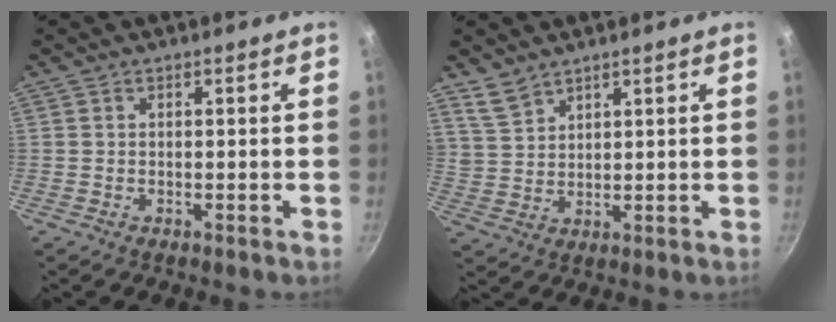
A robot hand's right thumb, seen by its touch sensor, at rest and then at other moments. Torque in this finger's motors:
{"motor_torque": [-0.06, 0.30, 0.55, 0.35, 0.13]}